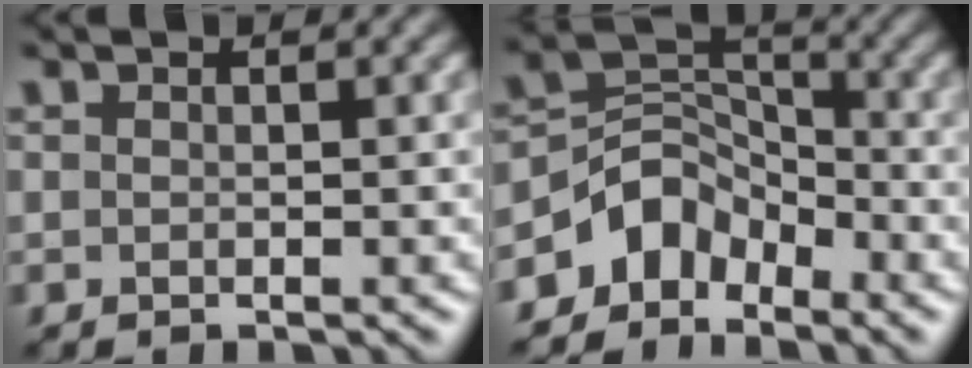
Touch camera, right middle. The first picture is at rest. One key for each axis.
{"total": 4.6, "fx": -3.3, "fy": 2.9, "fz": 1.3, "tx": -0.012, "ty": 0.010, "tz": -0.069}